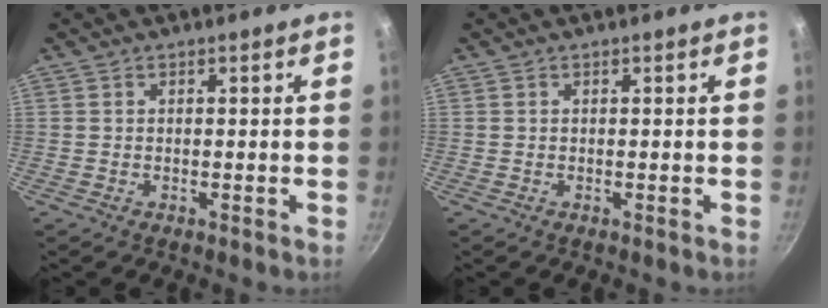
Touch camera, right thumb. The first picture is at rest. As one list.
[{"total": 0.0}]